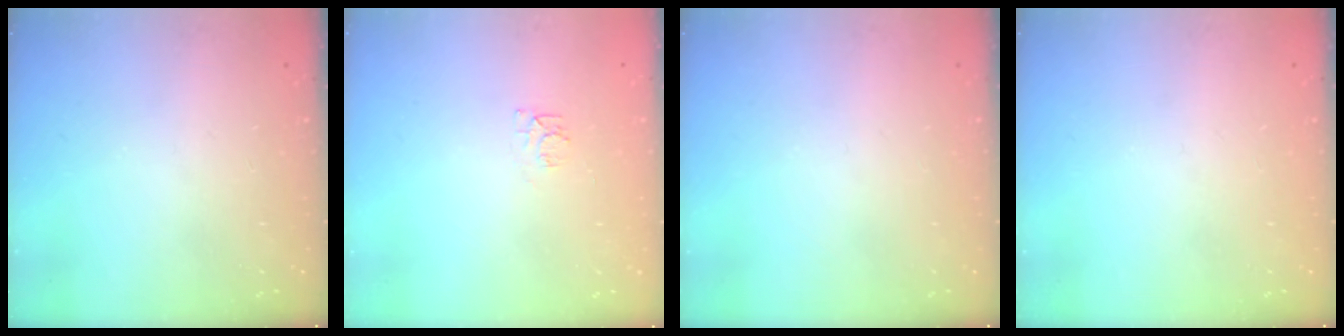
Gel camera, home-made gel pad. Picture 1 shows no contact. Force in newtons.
{"total": 4.6, "press": 4.5, "slide": 0.5}
{"total": 0.0}
{"total": 0.0}